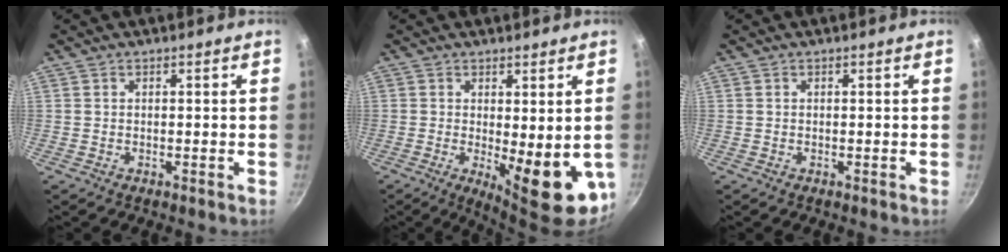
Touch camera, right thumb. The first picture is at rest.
{"total": 11.7, "force": [-1.6, 4.1, 10.8], "torque": [-0.125, -0.012, -0.007]}
{"total": 0.0}